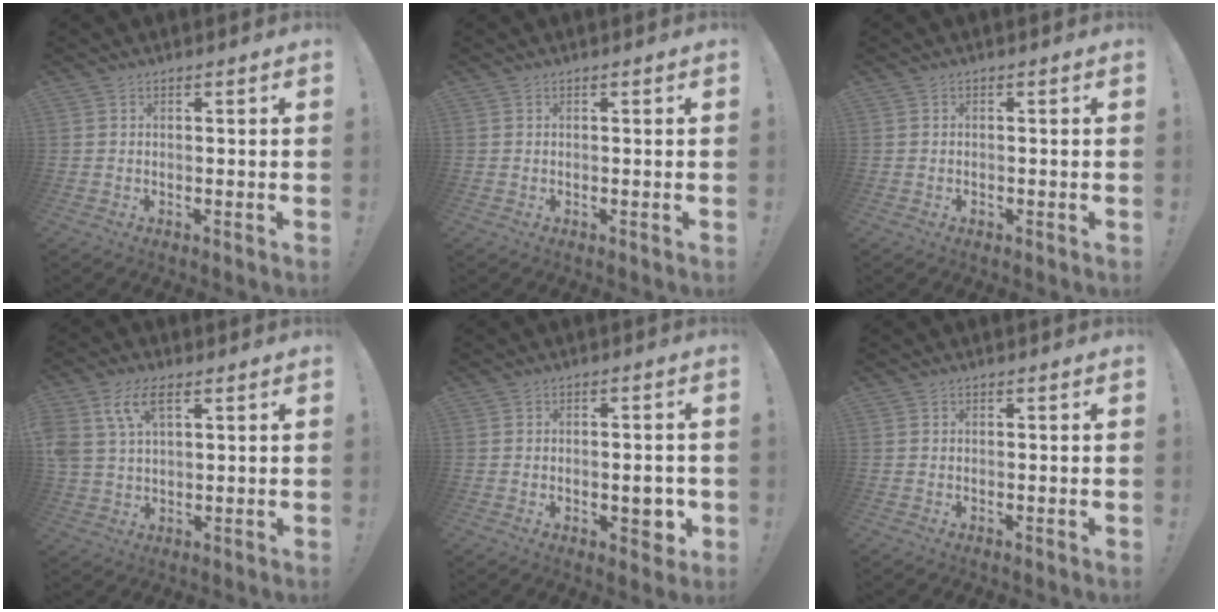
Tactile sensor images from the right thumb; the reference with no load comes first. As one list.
[{"total": 0.0}, {"total": 0.7, "force": [-0.5, 0.4, 0.2], "torque": [-0.007, 0.003, -0.009]}, {"total": 9.4, "force": [4.4, 4.9, 6.6], "torque": [-0.144, -0.002, 0.086]}, {"total": 5.2, "force": [-1.1, 3.0, 4.1], "torque": [-0.035, 0.003, -0.018]}, {"total": 0.0}]